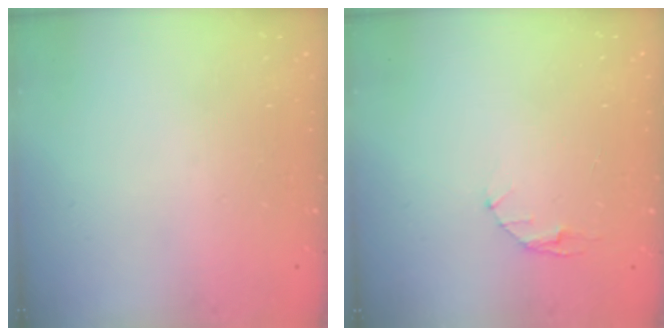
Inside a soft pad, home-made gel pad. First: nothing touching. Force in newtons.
{"total": 2.9, "press": 2.9, "slide": 0.4}